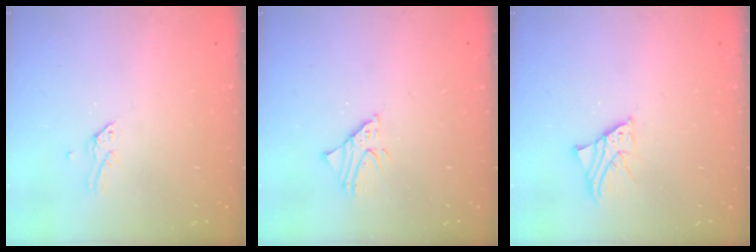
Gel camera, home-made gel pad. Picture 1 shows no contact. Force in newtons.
{"total": 1.7, "press": 1.7, "slide": 0.0}
{"total": 2.1, "press": 2.1, "slide": 0.1}